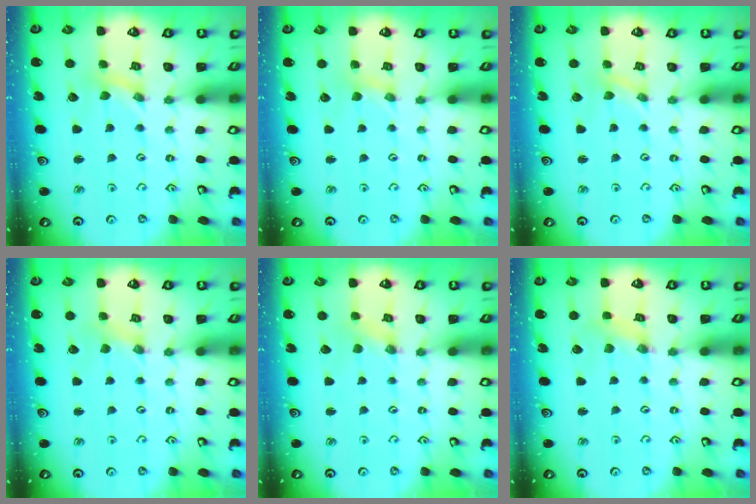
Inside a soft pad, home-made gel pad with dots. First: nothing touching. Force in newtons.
{"total": 1.4, "press": 1.4, "slide": 0.2}
{"total": 0.0}
{"total": 2.5, "press": 2.4, "slide": 0.6}
{"total": 0.0}
{"total": 2.4, "press": 2.4, "slide": 0.3}